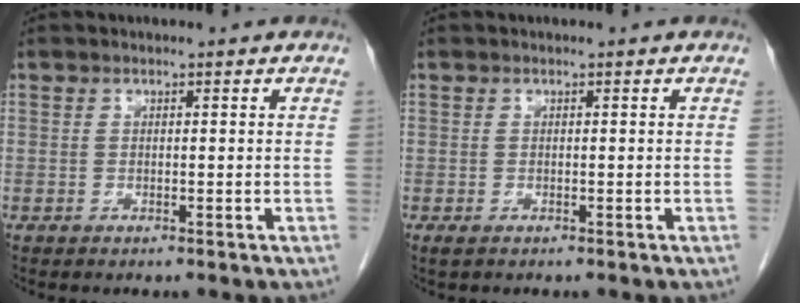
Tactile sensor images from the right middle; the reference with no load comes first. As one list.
[{"total": 0.7, "force": [-0.4, 0.3, 0.5], "torque": [-0.011, -0.001, -0.002]}]